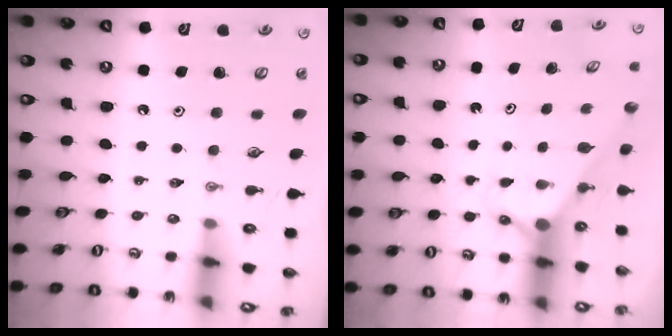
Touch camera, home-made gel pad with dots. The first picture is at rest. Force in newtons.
{"total": 3.0, "press": 3.0, "slide": 0.0}